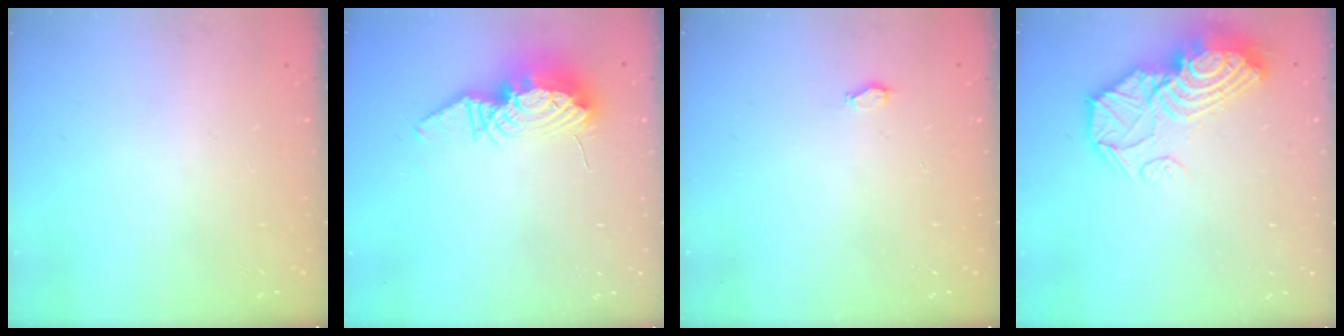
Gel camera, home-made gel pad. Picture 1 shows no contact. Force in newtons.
{"total": 13.1, "press": 13.0, "slide": 1.2}
{"total": 2.3, "press": 2.0, "slide": 1.2}
{"total": 18.3, "press": 18.2, "slide": 2.0}